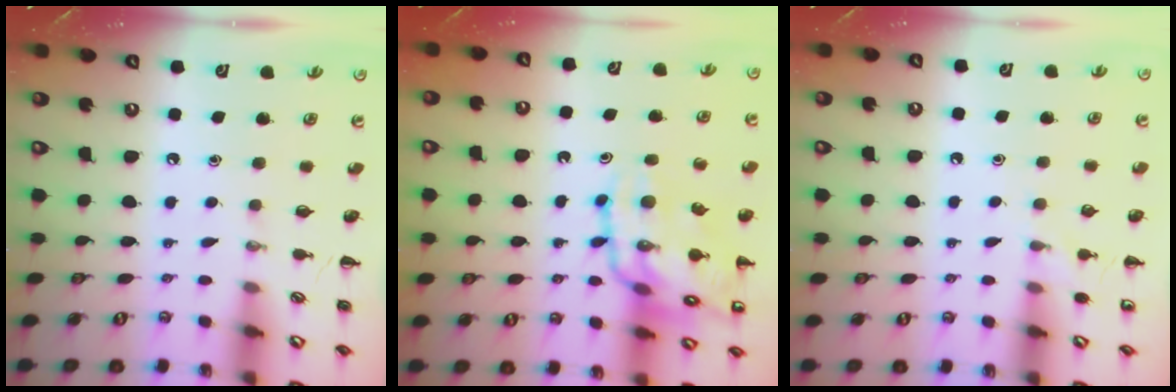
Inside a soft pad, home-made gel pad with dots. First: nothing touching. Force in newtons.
{"total": 17.5, "press": 17.3, "slide": 2.6}
{"total": 4.7, "press": 4.5, "slide": 1.6}